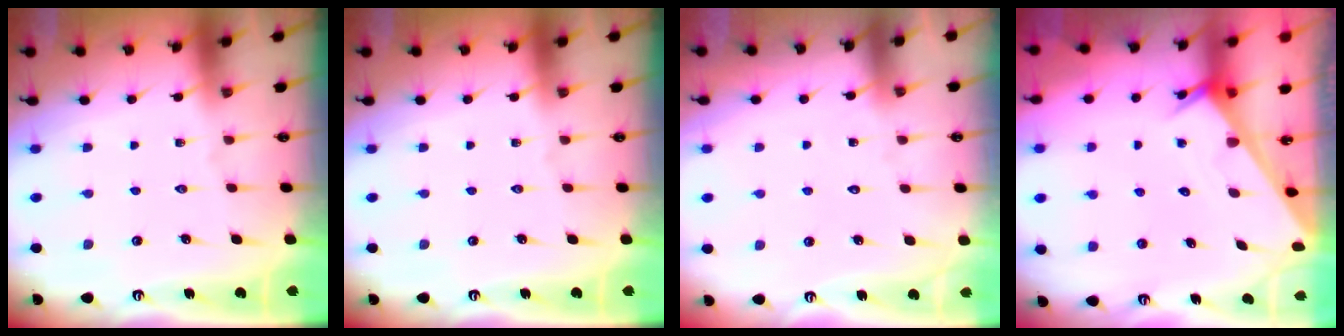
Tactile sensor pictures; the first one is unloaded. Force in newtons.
{"total": 0.0}
{"total": 6.4, "press": 6.4, "slide": 0.5}
{"total": 4.9, "press": 4.9, "slide": 0.2}